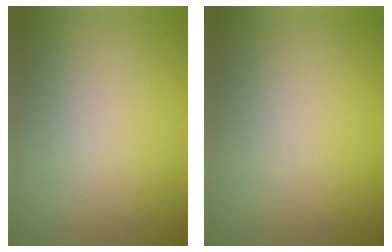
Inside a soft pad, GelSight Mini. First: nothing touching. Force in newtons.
{"total": 0.0}